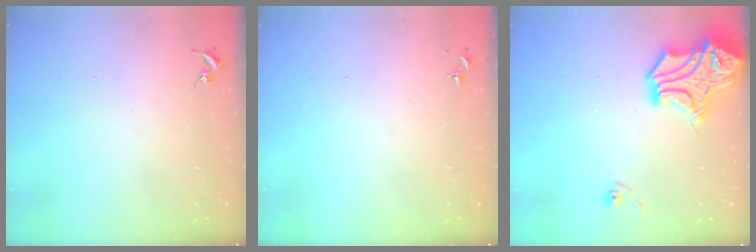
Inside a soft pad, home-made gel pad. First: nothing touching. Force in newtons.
{"total": 0.0}
{"total": 21.1, "press": 21.0, "slide": 2.6}